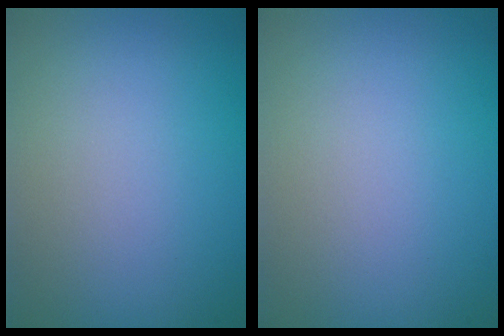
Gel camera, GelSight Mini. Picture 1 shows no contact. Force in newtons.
{"total": 0.0}